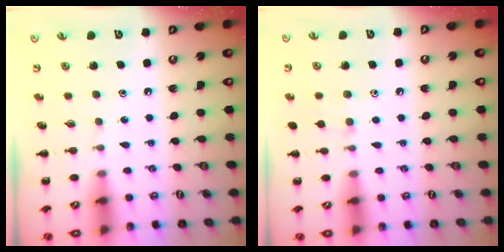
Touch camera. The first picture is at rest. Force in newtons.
{"total": 5.3, "press": 5.0, "slide": 1.9}